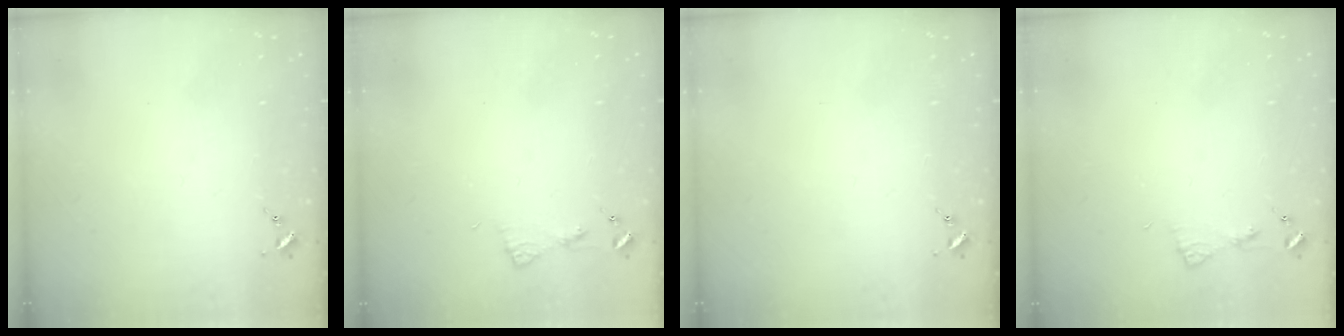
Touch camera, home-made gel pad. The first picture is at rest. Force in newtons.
{"total": 4.8, "press": 4.8, "slide": 0.4}
{"total": 0.0}
{"total": 4.8, "press": 4.8, "slide": 0.4}